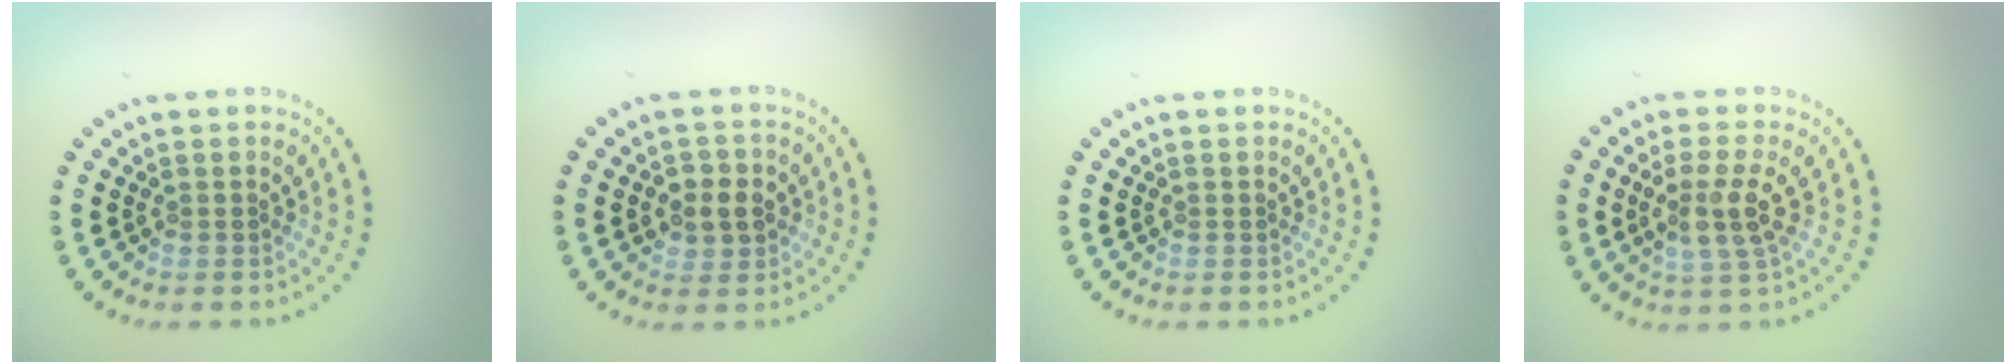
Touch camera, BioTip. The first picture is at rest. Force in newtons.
{"total": 2.8, "press": 2.7, "slide": 0.6}
{"total": 0.0}
{"total": 3.2, "press": 2.9, "slide": 1.5}